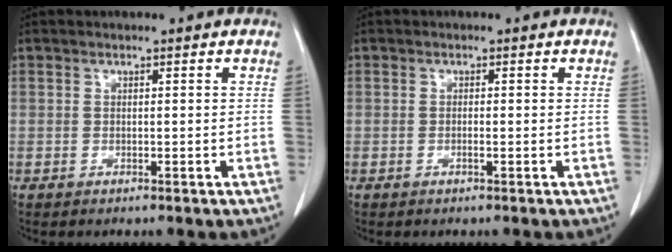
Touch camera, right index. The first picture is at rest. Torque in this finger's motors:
{"motor_torque": [-0.23, 0.17, -0.11, -0.01]}